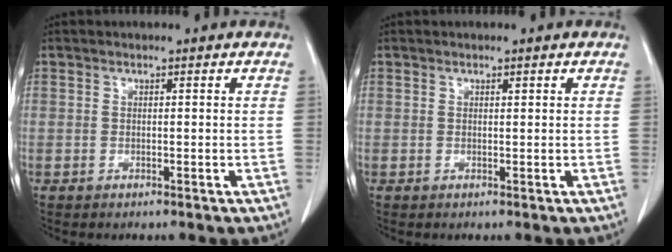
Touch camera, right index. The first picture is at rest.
{"total": 0.0}